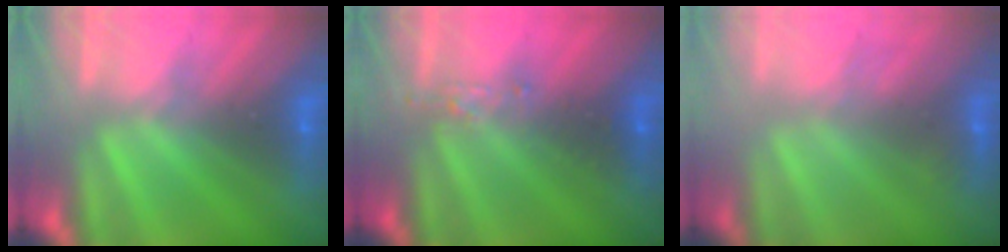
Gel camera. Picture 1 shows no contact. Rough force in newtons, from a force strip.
{"total": 2.4}
{"total": 3.2}